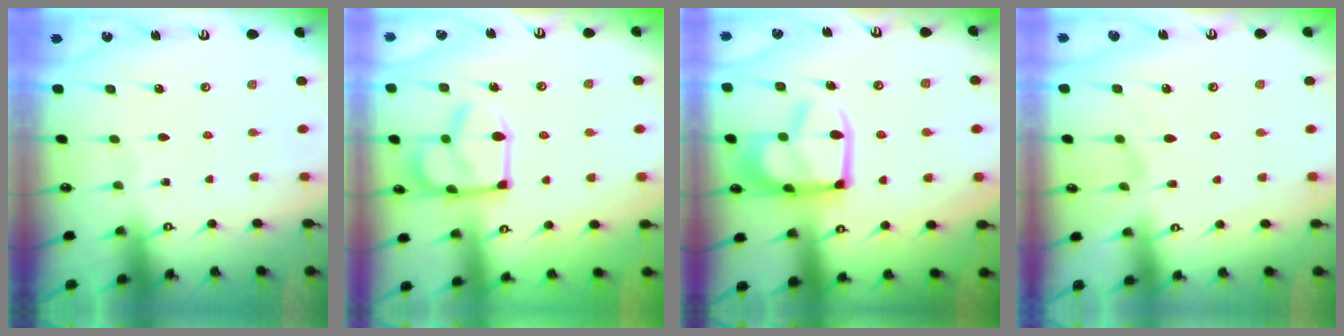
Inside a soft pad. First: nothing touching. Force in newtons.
{"total": 11.9, "press": 11.8, "slide": 0.7}
{"total": 14.1, "press": 14.0, "slide": 1.4}
{"total": 1.8, "press": 1.3, "slide": 1.2}